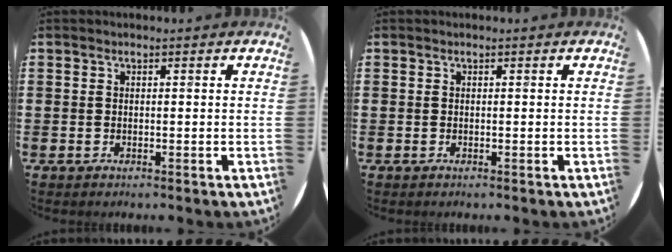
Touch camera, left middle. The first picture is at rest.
{"total": 0.0}